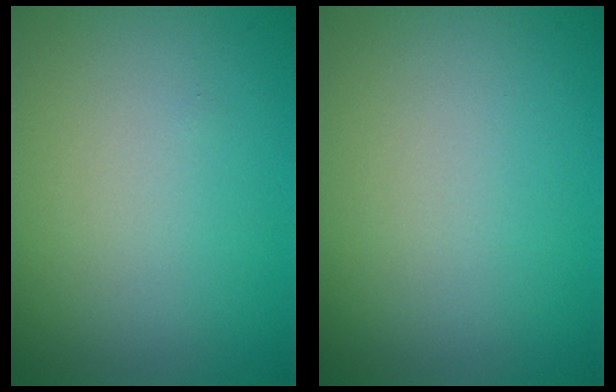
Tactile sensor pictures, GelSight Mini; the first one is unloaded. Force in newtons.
{"total": 0.0}